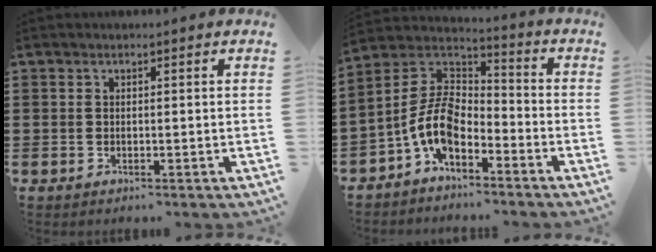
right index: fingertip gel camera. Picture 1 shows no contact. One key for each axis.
{"total": 9.1, "fx": -4.3, "fy": 4.6, "fz": 6.5, "tx": -0.167, "ty": -0.012, "tz": -0.095}